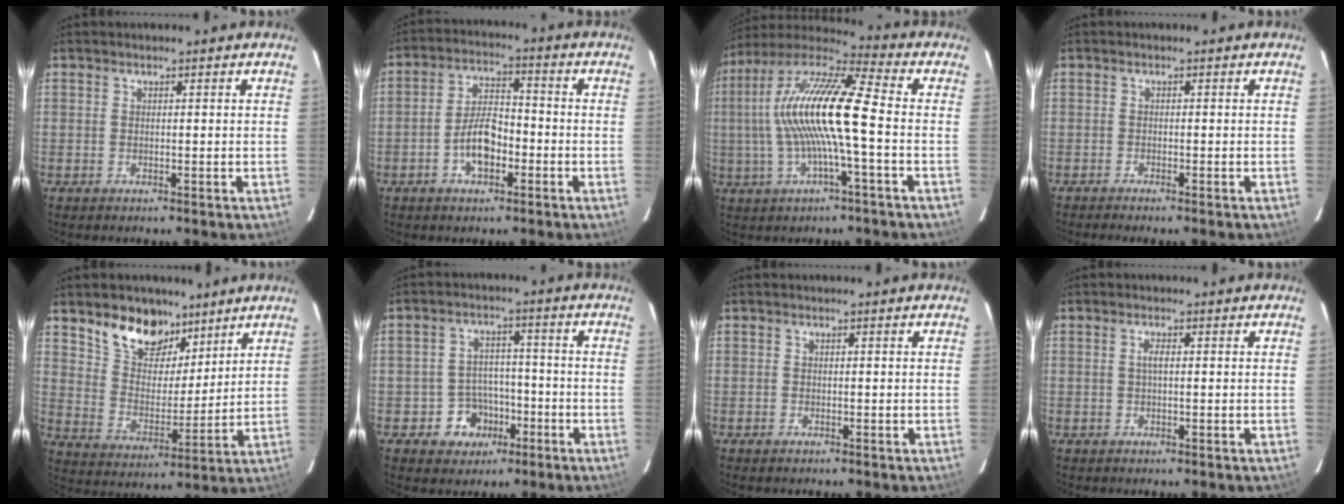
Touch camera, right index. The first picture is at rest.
{"total": 7.6, "force": [-3.1, 3.7, 5.9], "torque": [-0.119, 0.014, -0.050]}
{"total": 16.5, "force": [-0.6, 2.2, 16.4], "torque": [-0.305, 0.013, -0.019]}
{"total": 2.0, "force": [-1.8, 0.0, 0.9], "torque": [-0.029, -0.007, -0.030]}
{"total": 12.4, "force": [8.7, 7.2, 5.1], "torque": [-0.099, 0.010, 0.161]}
{"total": 7.3, "force": [-3.6, 6.2, 1.8], "torque": [-0.051, 0.024, -0.044]}
{"total": 0.8, "force": [-0.7, 0.4, 0.1], "torque": [-0.006, -0.001, -0.013]}
{"total": 1.4, "force": [0.0, 0.3, 1.3], "torque": [-0.026, 0.003, -0.002]}